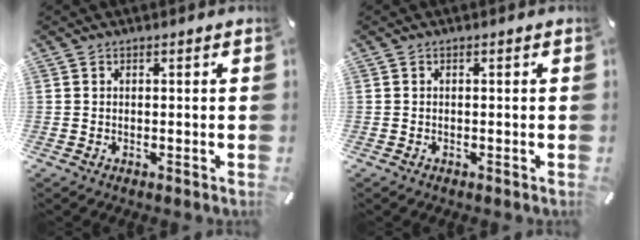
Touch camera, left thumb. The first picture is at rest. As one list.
[{"total": 0.0}]